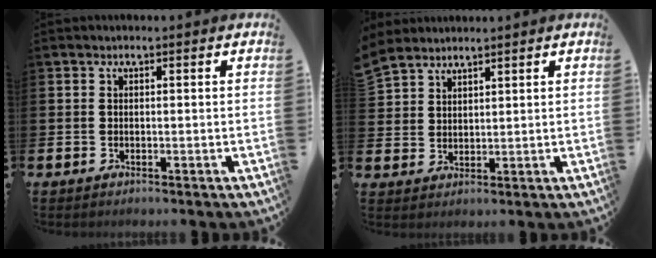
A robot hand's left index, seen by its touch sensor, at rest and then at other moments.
{"total": 4.1, "force": [3.8, 1.3, -0.2], "torque": [0.005, -0.020, 0.072]}